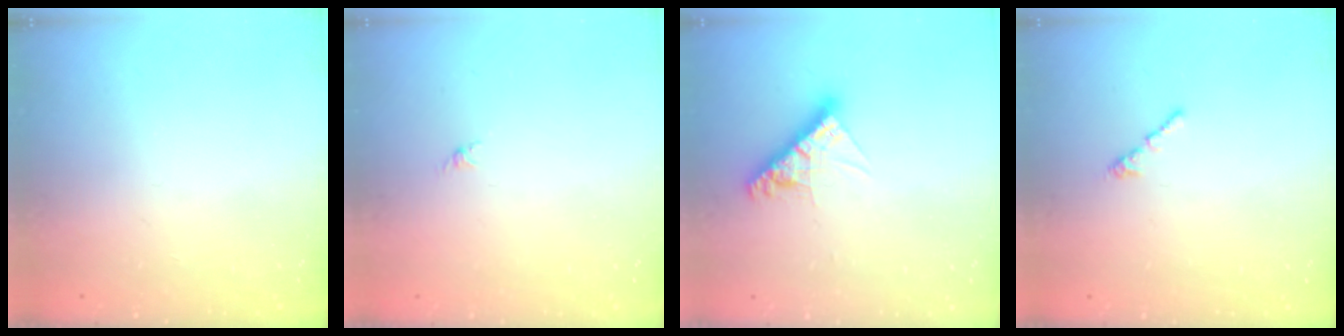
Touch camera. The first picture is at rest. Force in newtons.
{"total": 0.0}
{"total": 8.4, "press": 8.4, "slide": 0.3}
{"total": 0.7, "press": 0.6, "slide": 0.4}